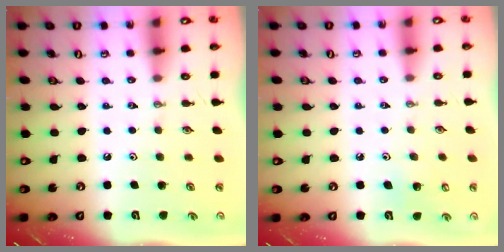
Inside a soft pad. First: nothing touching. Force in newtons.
{"total": 4.7, "press": 4.6, "slide": 0.7}